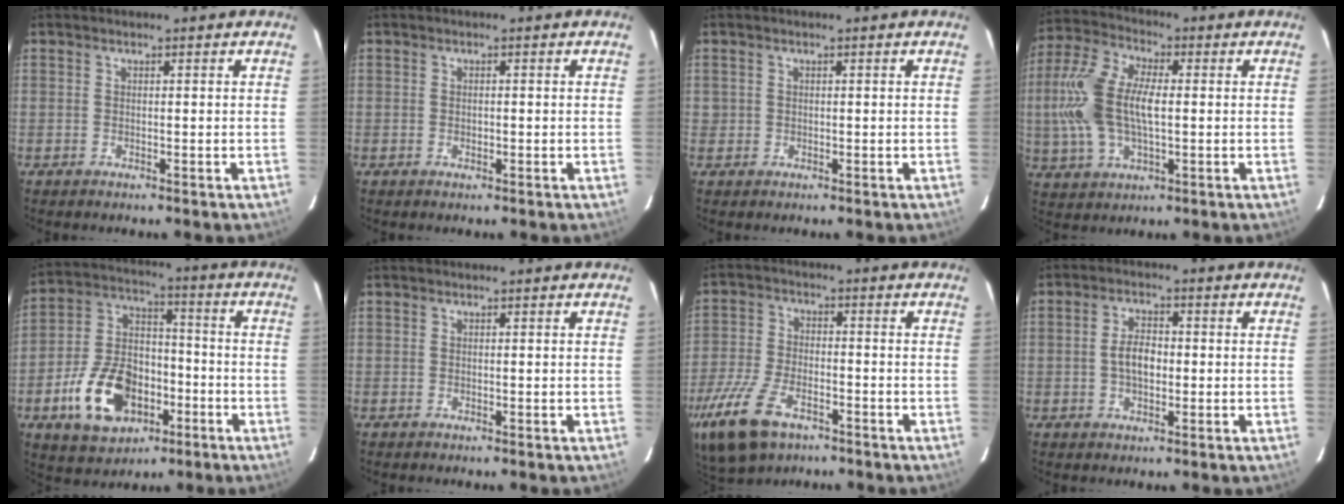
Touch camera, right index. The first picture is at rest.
{"total": 0.8, "force": [-0.2, 0.5, 0.6], "torque": [-0.010, 0.003, -0.001]}
{"total": 0.9, "force": [-0.1, 0.9, 0.0], "torque": [0.001, 0.000, -0.001]}
{"total": 14.5, "force": [0.1, 7.5, 12.5], "torque": [-0.278, 0.016, 0.001]}
{"total": 16.8, "force": [-6.8, 10.9, 10.9], "torque": [-0.238, 0.019, -0.103]}
{"total": 0.0}
{"total": 16.8, "force": [-9.7, 8.8, 10.5], "torque": [-0.262, -0.035, -0.182]}
{"total": 4.7, "force": [-0.4, 2.8, 3.8], "torque": [-0.074, 0.009, -0.005]}